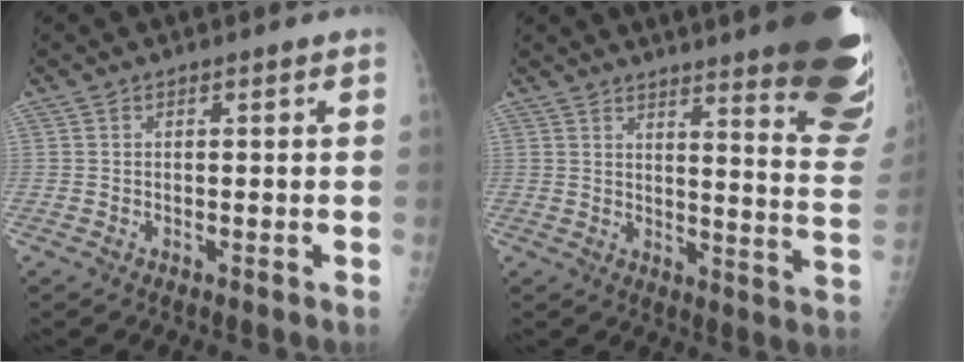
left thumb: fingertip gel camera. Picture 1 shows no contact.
{"total": 24.2, "force": [17.5, 3.6, 16.4], "torque": [-0.167, -0.119, 0.208]}